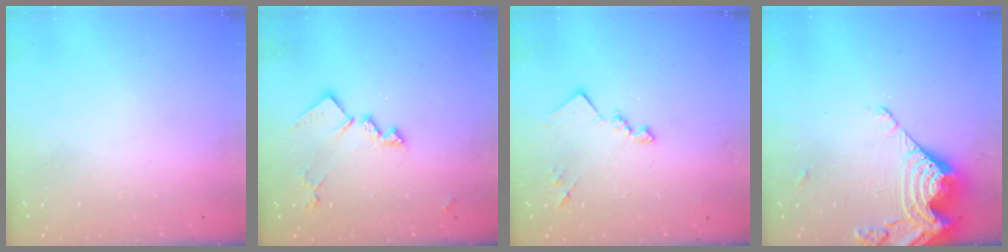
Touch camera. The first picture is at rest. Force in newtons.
{"total": 13.5, "press": 13.5, "slide": 0.6}
{"total": 10.8, "press": 10.8, "slide": 0.4}
{"total": 15.1, "press": 15.0, "slide": 1.9}